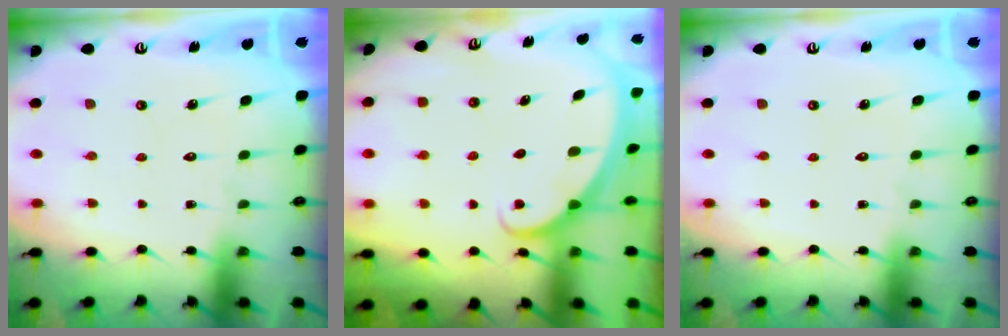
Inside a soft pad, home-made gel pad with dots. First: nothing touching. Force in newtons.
{"total": 1.7, "press": 1.7, "slide": 0.0}
{"total": 0.0}